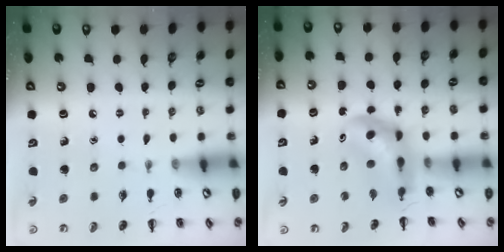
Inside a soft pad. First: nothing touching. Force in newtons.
{"total": 6.0, "press": 5.8, "slide": 1.3}